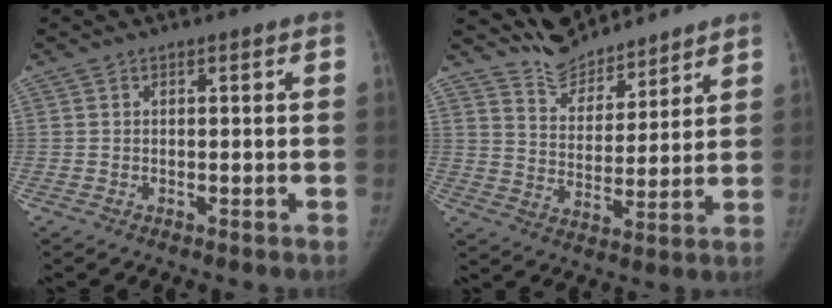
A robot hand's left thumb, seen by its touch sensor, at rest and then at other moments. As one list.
[{"total": 10.1, "force": [9.5, 3.2, 0.7], "torque": [0.018, -0.065, 0.182]}]